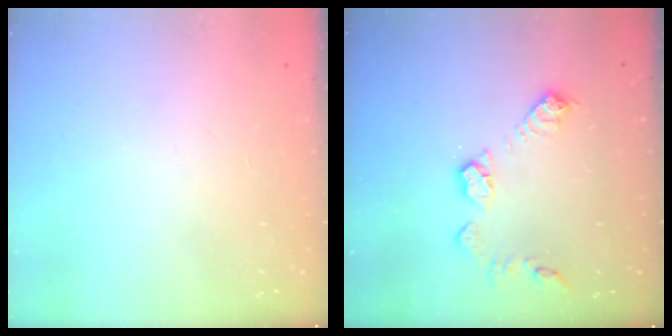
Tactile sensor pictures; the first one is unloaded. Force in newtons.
{"total": 10.9, "press": 10.9, "slide": 0.5}